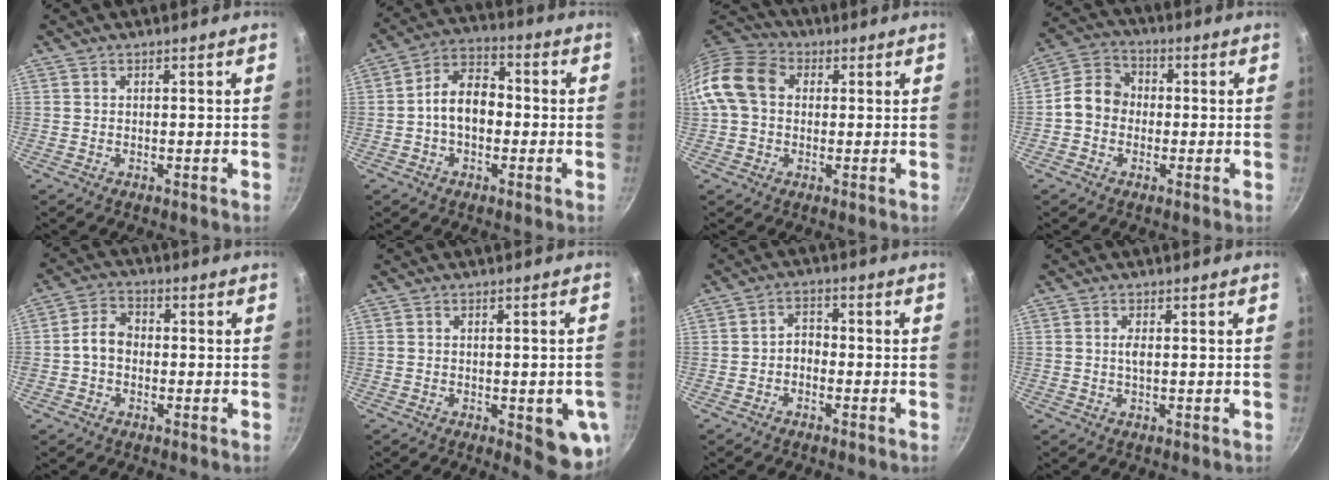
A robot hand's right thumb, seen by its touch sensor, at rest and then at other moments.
{"total": 9.4, "force": [-1.1, 6.5, 6.8], "torque": [-0.082, 0.035, -0.033]}
{"total": 11.3, "force": [1.3, 8.8, 7.0], "torque": [-0.112, 0.026, 0.004]}
{"total": 7.9, "force": [-0.8, 6.7, 4.1], "torque": [-0.046, 0.022, -0.036]}
{"total": 5.5, "force": [-0.8, 4.2, 3.5], "torque": [-0.046, 0.022, -0.025]}
{"total": 9.4, "force": [-2.5, 3.3, 8.5], "torque": [-0.071, 0.002, -0.026]}
{"total": 3.0, "force": [-1.3, 2.2, 1.7], "torque": [-0.015, 0.019, -0.030]}
{"total": 1.7, "force": [0.1, 0.6, 1.6], "torque": [-0.034, 0.001, 0.001]}